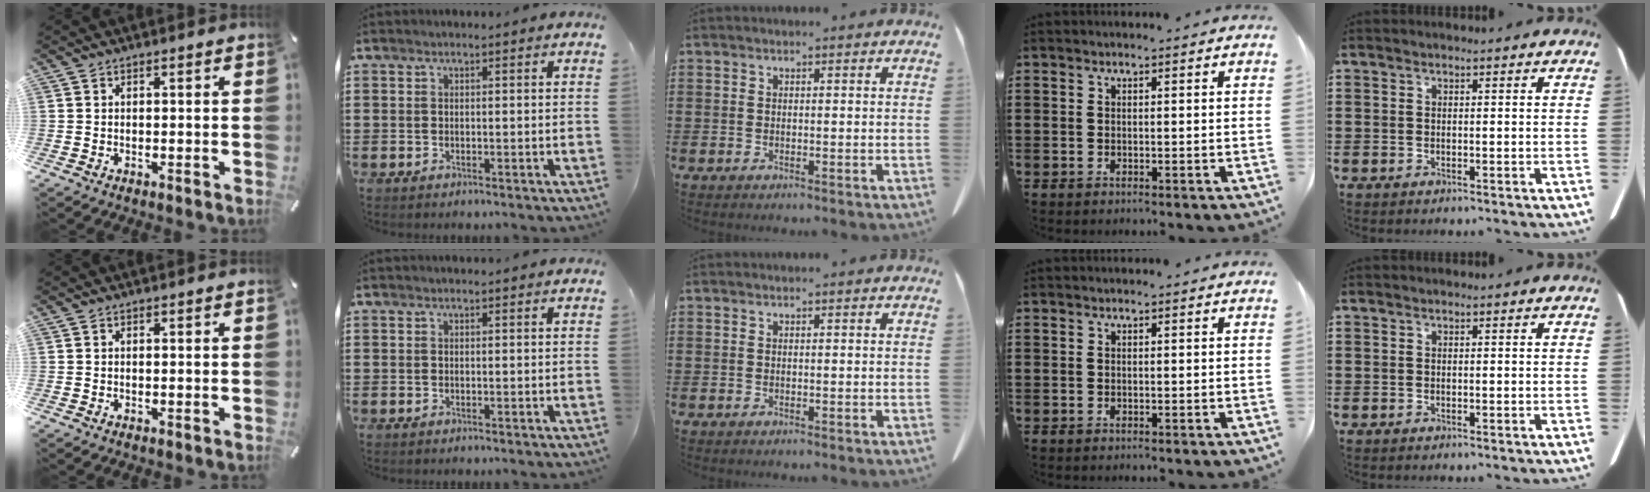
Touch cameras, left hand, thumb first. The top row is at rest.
{}